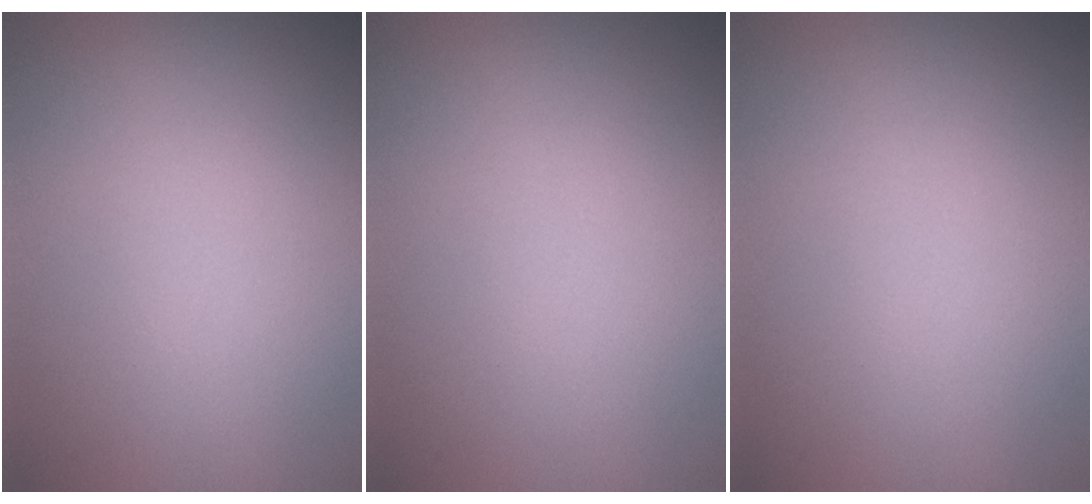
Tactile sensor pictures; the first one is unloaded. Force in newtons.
{"total": 0.0}
{"total": 0.0}